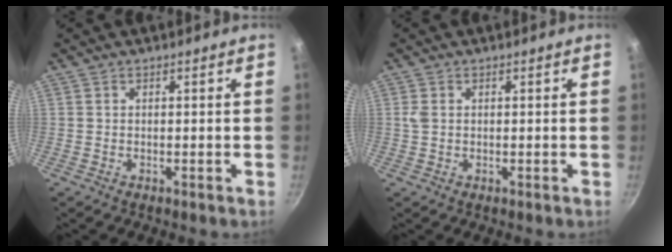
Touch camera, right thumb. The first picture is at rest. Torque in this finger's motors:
{"motor_torque": [0.49, 0.94, 0.81, 0.22, -0.01]}